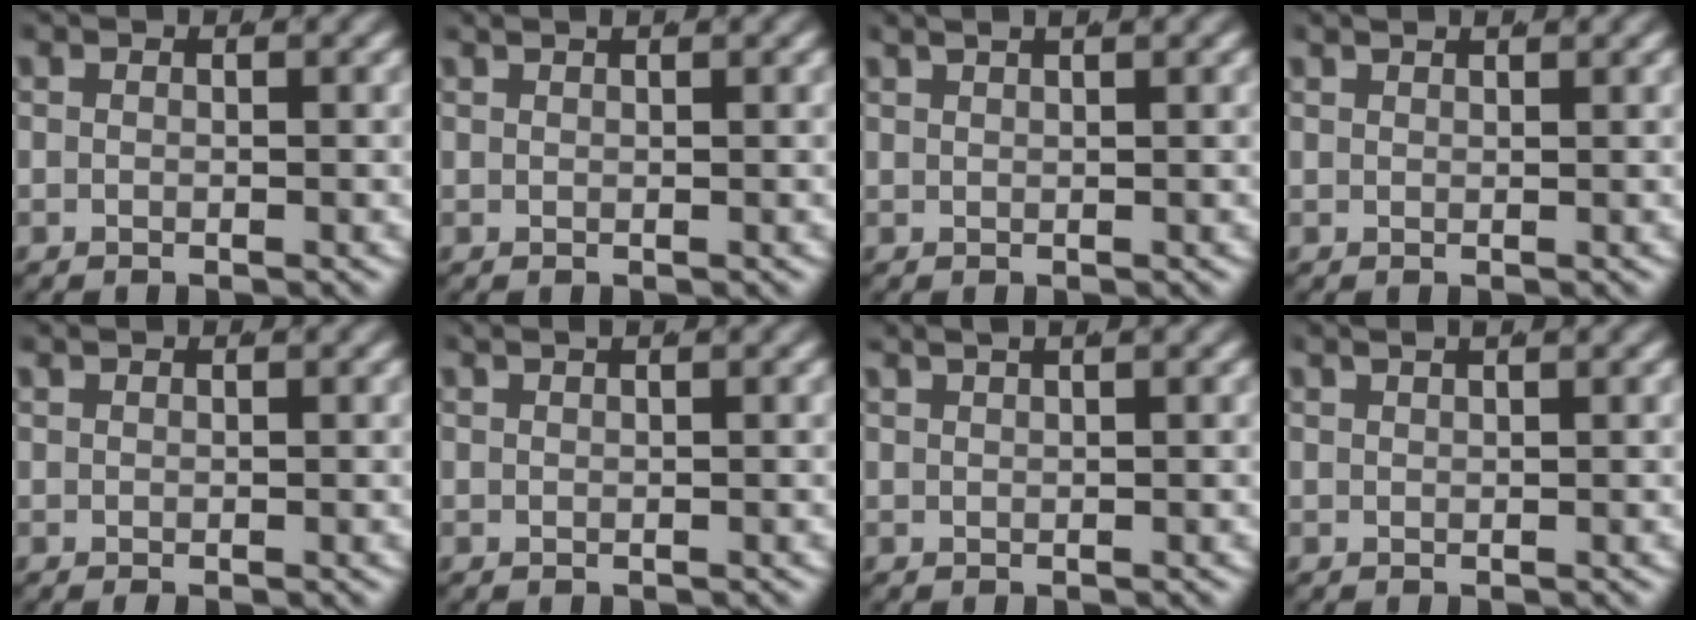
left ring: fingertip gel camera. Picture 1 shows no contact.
{"total": 1.1, "force": [1.0, -0.2, 0.5], "torque": [-0.001, 0.005, 0.017]}
{"total": 2.5, "force": [2.1, 0.1, 1.4], "torque": [-0.010, 0.010, 0.034]}
{"total": 1.5, "force": [1.4, -0.3, 0.5], "torque": [0.000, 0.001, 0.025]}
{"total": 0.6, "force": [0.5, -0.4, 0.2], "torque": [0.002, -0.003, 0.014]}
{"total": 1.5, "force": [1.3, -0.1, 0.7], "torque": [-0.004, 0.007, 0.021]}
{"total": 2.8, "force": [2.3, 0.2, 1.6], "torque": [-0.014, 0.013, 0.037]}
{"total": 2.2, "force": [1.9, 0.0, 1.1], "torque": [-0.008, 0.008, 0.032]}